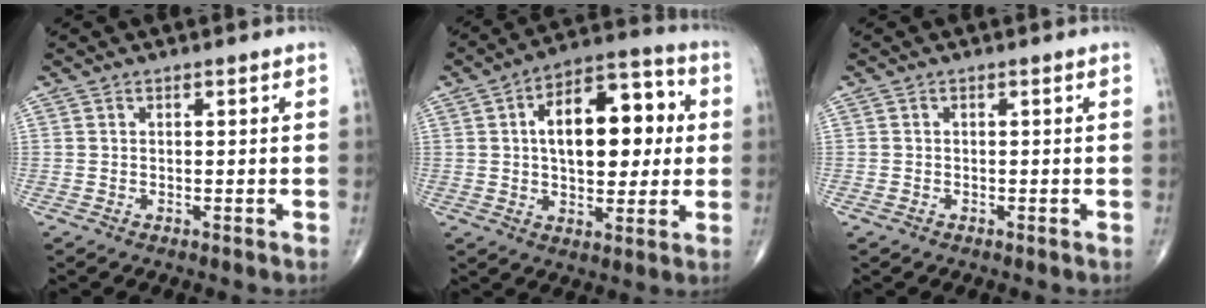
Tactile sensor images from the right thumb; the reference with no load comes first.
{"total": 17.3, "force": [2.6, 9.4, 14.3], "torque": [-0.180, 0.022, 0.035]}
{"total": 0.7, "force": [-0.4, 0.5, 0.3], "torque": [-0.006, 0.001, -0.009]}